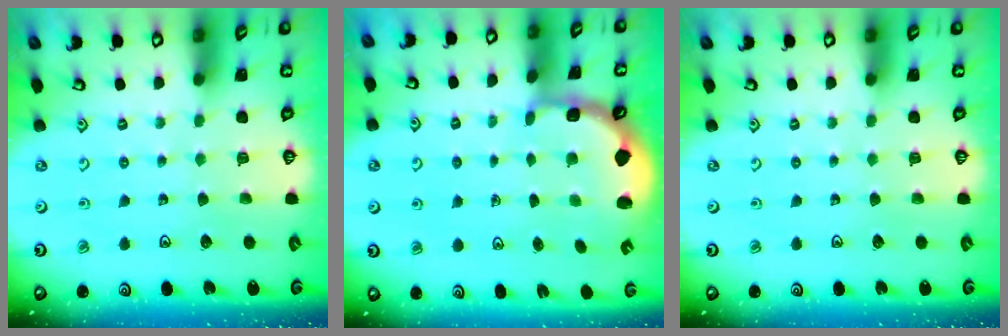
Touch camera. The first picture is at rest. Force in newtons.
{"total": 2.2, "press": 1.9, "slide": 1.1}
{"total": 0.0}